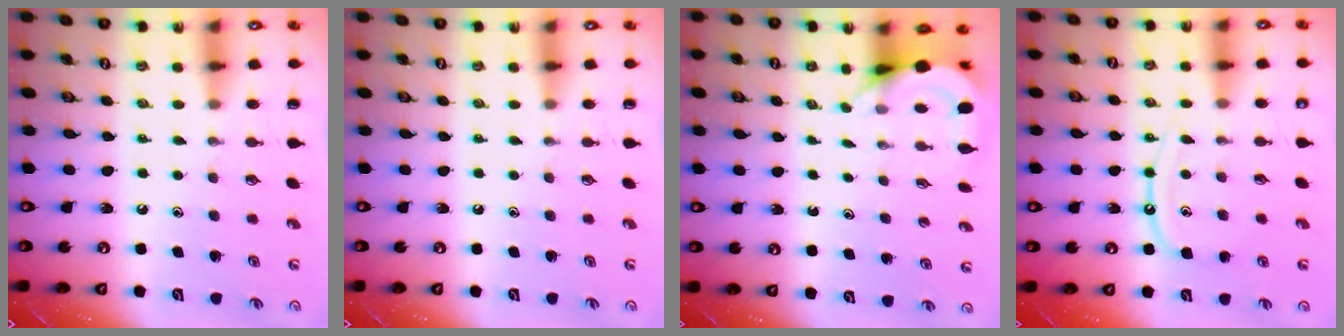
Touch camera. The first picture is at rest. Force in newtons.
{"total": 0.0}
{"total": 4.6, "press": 4.6, "slide": 0.2}
{"total": 9.3, "press": 9.2, "slide": 1.0}